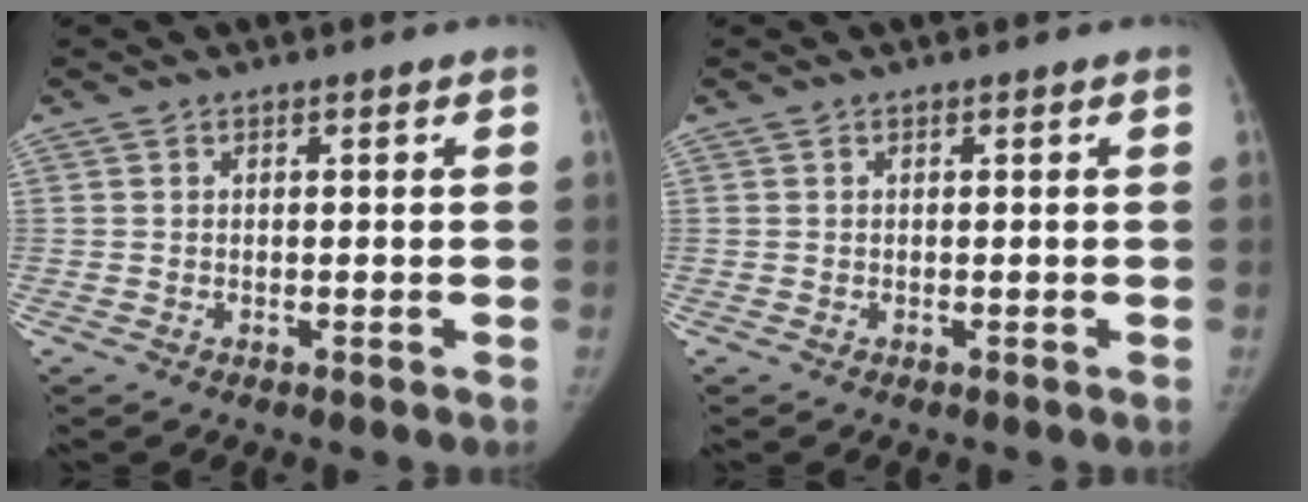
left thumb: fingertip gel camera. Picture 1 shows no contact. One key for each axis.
{"total": 0.0}